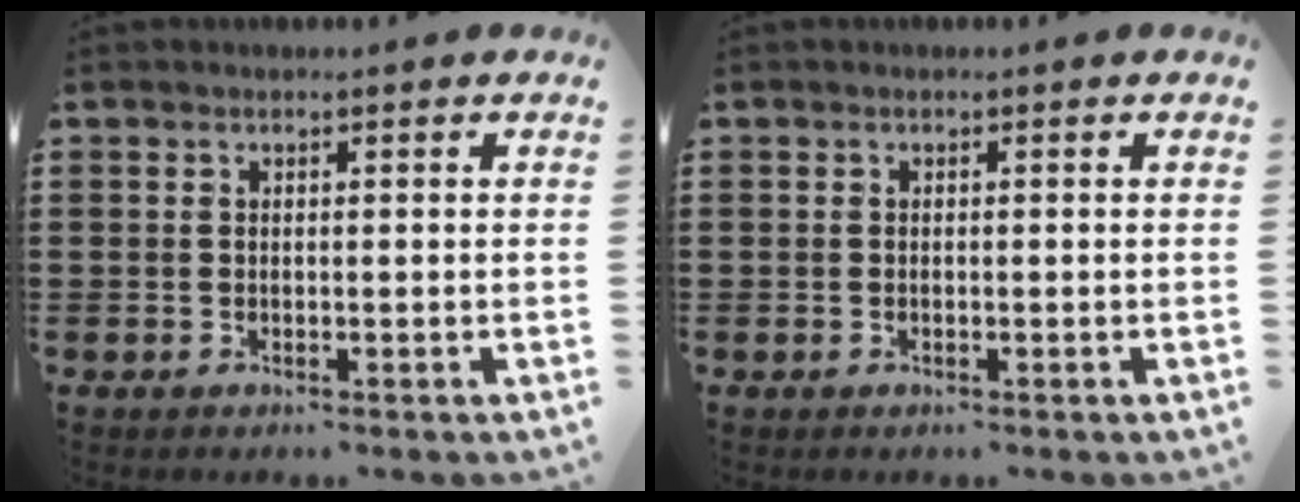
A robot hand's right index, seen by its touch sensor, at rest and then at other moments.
{"total": 0.0}